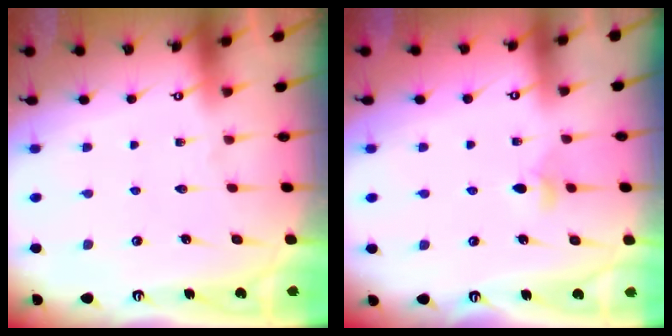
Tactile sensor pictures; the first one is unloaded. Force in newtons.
{"total": 5.2, "press": 5.1, "slide": 0.9}